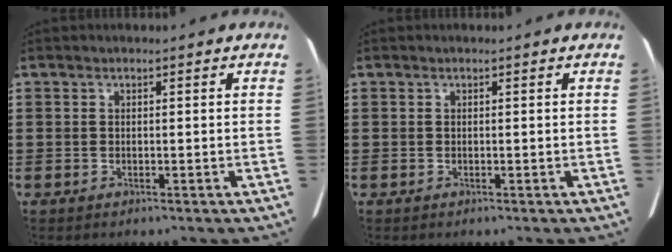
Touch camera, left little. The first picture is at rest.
{"total": 0.0}